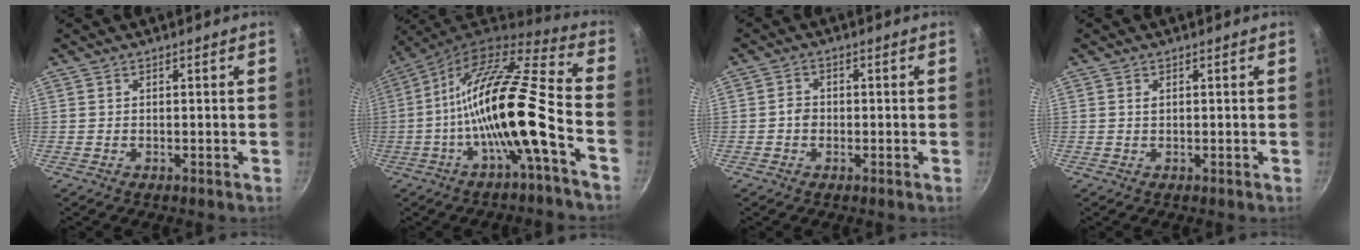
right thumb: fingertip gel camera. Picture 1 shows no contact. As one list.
[{"total": 17.1, "force": [-5.5, 2.4, 16.0], "torque": [-0.269, 0.041, -0.110]}, {"total": 2.1, "force": [-0.4, 1.8, 1.0], "torque": [-0.010, 0.012, -0.010]}, {"total": 0.6, "force": [0.2, 0.3, 0.4], "torque": [-0.008, 0.000, 0.004]}]